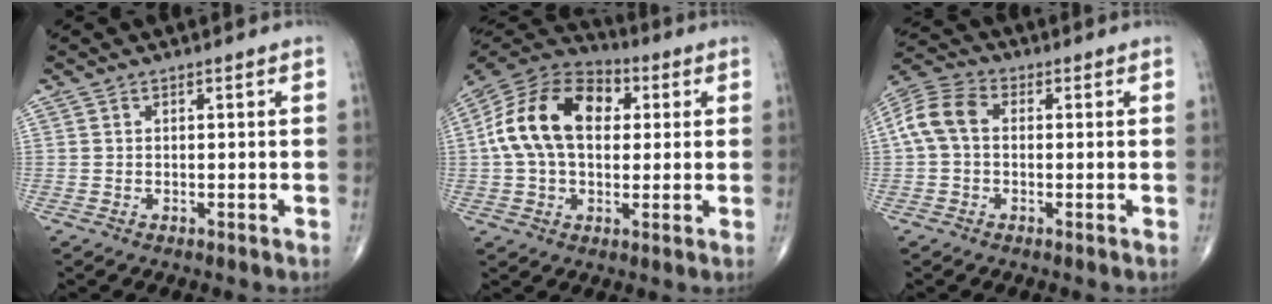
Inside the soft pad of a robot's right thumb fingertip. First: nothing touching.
{"total": 18.1, "force": [2.8, 11.9, 13.4], "torque": [-0.230, 0.026, 0.040]}
{"total": 8.3, "force": [0.4, 5.8, 5.9], "torque": [-0.121, 0.028, -0.001]}